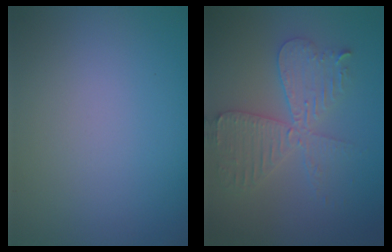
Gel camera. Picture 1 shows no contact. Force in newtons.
{"total": 5.3, "press": 5.2, "slide": 0.7}